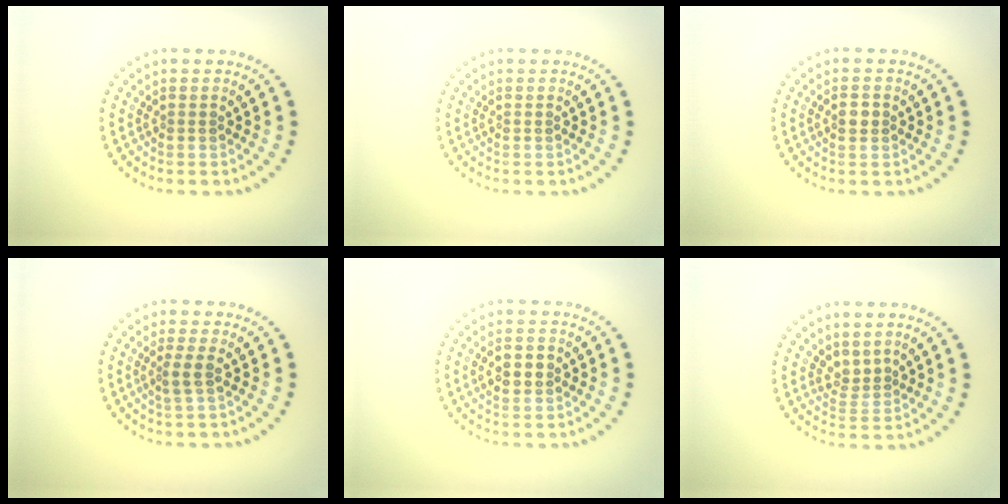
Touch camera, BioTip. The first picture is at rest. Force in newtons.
{"total": 0.0}
{"total": 1.3, "press": 1.2, "slide": 0.4}
{"total": 1.6, "press": 1.2, "slide": 1.0}
{"total": 2.7, "press": 2.7, "slide": 0.1}
{"total": 1.6, "press": 1.1, "slide": 1.1}